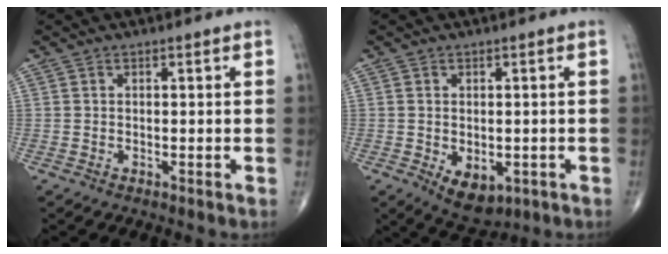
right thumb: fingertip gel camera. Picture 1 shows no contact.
{"total": 6.7, "force": [-2.0, 4.2, 4.9], "torque": [-0.061, -0.005, -0.014]}